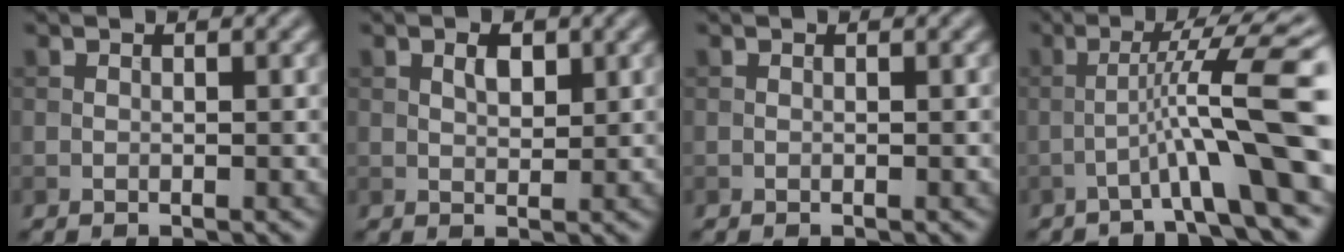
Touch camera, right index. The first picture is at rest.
{"total": 1.7, "force": [0.8, 0.9, 1.2], "torque": [-0.020, 0.001, 0.013]}
{"total": 0.0}
{"total": 9.3, "force": [-2.2, 0.7, 9.0], "torque": [-0.136, 0.030, -0.039]}